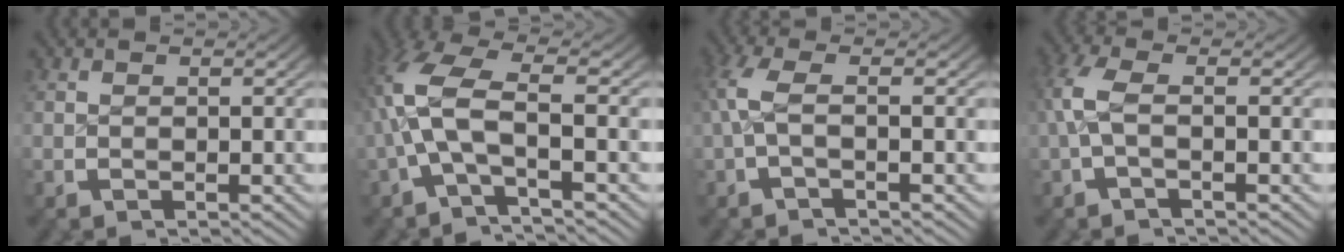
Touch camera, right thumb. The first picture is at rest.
{"total": 6.9, "force": [-0.5, 3.4, 5.9], "torque": [-0.150, -0.015, -0.005]}
{"total": 3.0, "force": [-0.1, 1.0, 2.8], "torque": [-0.079, 0.000, 0.001]}
{"total": 3.2, "force": [-0.1, 1.4, 2.9], "torque": [-0.084, -0.004, 0.002]}